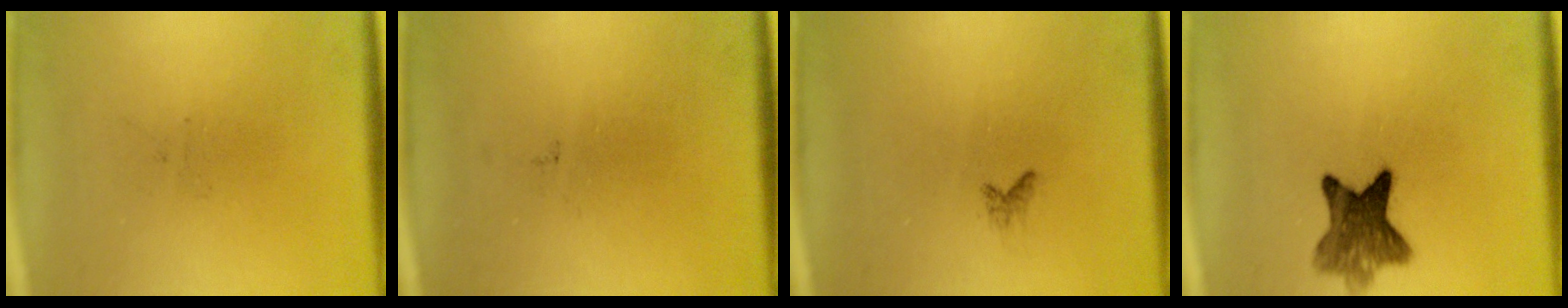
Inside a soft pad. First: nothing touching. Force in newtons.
{"total": 0.0}
{"total": 0.6}
{"total": 7.6}